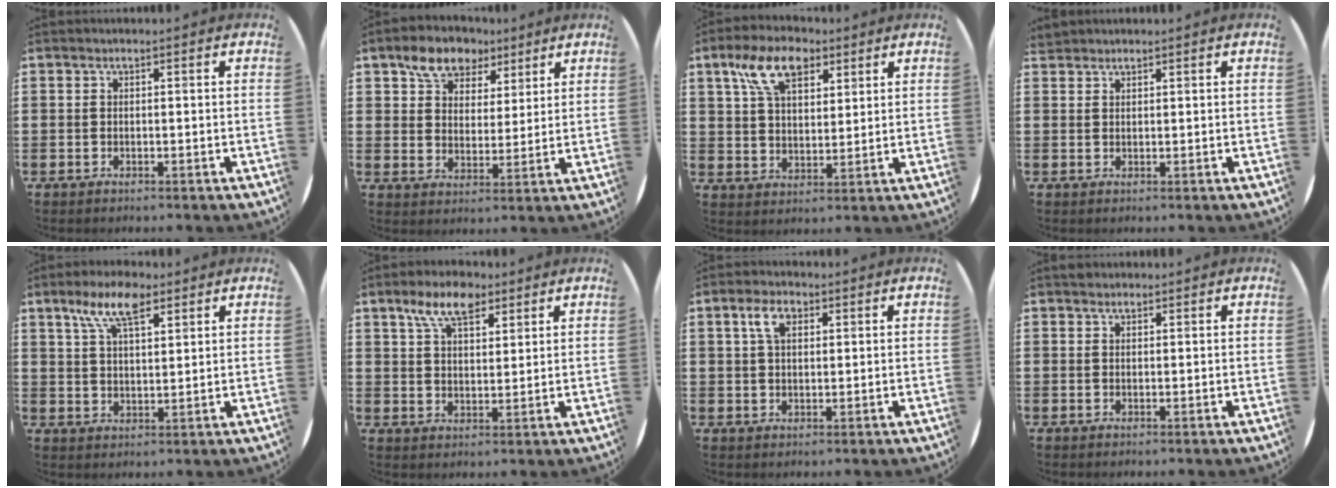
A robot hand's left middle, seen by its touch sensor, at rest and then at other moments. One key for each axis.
{"total": 6.8, "fx": 5.2, "fy": 4.1, "fz": 1.6, "tx": -0.042, "ty": -0.004, "tz": 0.093}
{"total": 8.7, "fx": 5.2, "fy": 4.7, "fz": 5.1, "tx": -0.104, "ty": 0.005, "tz": 0.094}
{"total": 1.1, "fx": 1.1, "fy": 0.2, "fz": -0.1, "tx": 0.000, "ty": 0.001, "tz": 0.022}
{"total": 7.6, "fx": 5.0, "fy": 2.8, "fz": 5.0, "tx": -0.094, "ty": -0.003, "tz": 0.085}
{"total": 7.1, "fx": 4.7, "fy": 3.2, "fz": 4.2, "tx": -0.079, "ty": -0.001, "tz": 0.082}
{"total": 4.0, "fx": 2.1, "fy": 2.2, "fz": 2.6, "tx": -0.050, "ty": 0.006, "tz": 0.035}
{"total": 0.9, "fx": 0.8, "fy": 0.4, "fz": -0.1, "tx": 0.000, "ty": 0.003, "tz": 0.017}